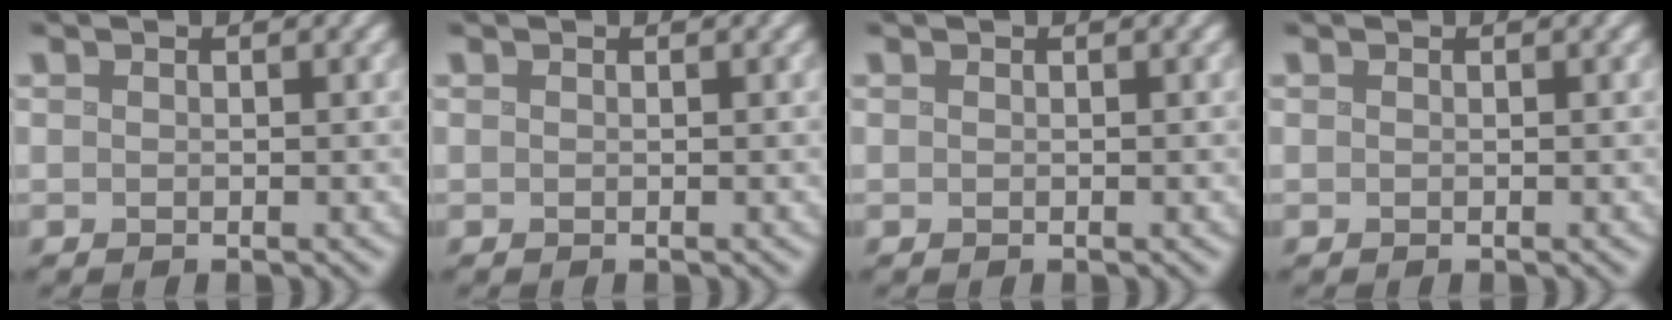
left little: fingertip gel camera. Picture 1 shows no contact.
{"total": 0.0}
{"total": 0.0}
{"total": 0.0}